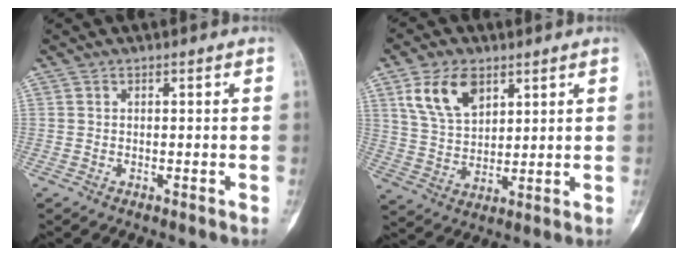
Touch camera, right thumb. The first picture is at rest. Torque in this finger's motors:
{"motor_torque": [-0.08, 0.14, 0.28, -0.14, 0.12]}